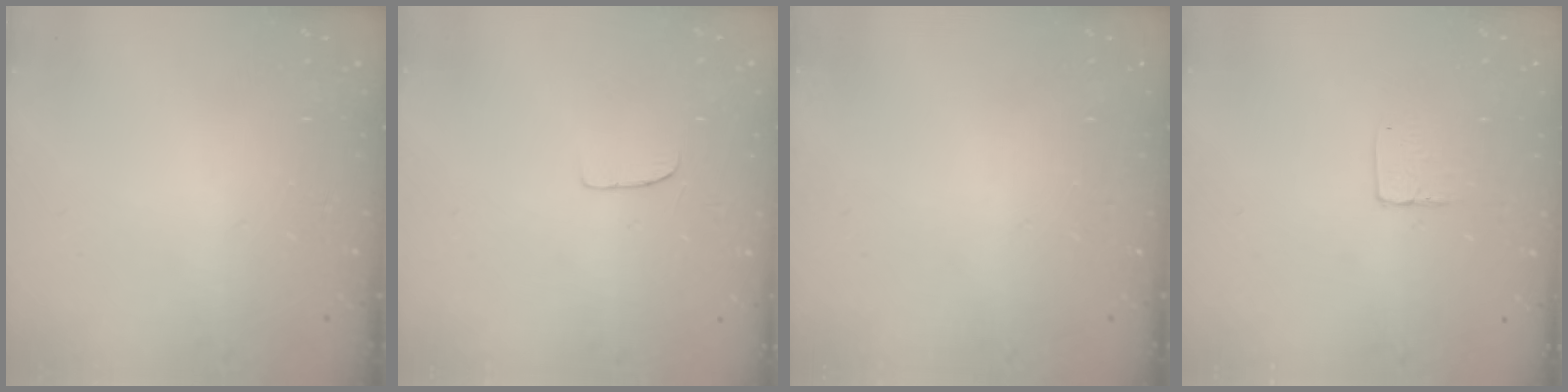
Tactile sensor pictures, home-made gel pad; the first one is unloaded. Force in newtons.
{"total": 5.4, "press": 5.4, "slide": 0.4}
{"total": 0.0}
{"total": 3.6, "press": 3.6, "slide": 0.3}